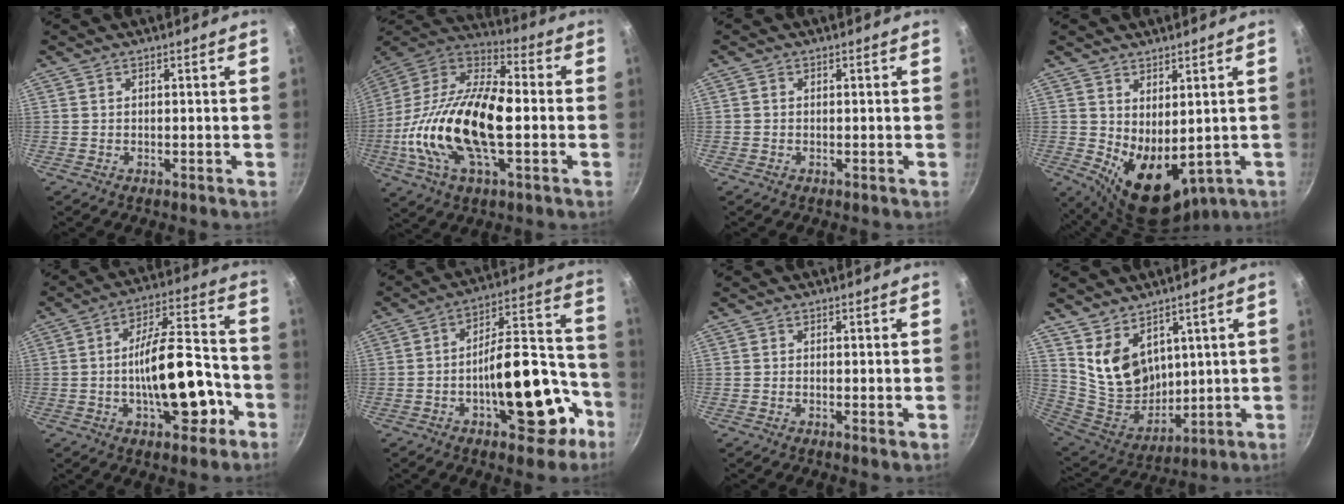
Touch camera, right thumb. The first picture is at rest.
{"total": 25.6, "force": [-3.2, 12.1, 22.3], "torque": [-0.418, 0.035, -0.074]}
{"total": 0.6, "force": [-0.1, 0.5, 0.2], "torque": [-0.003, 0.002, -0.004]}
{"total": 10.2, "force": [0.2, 5.9, 8.3], "torque": [-0.102, -0.026, 0.028]}
{"total": 17.1, "force": [-5.1, 7.6, 14.5], "torque": [-0.193, 0.056, -0.074]}
{"total": 20.0, "force": [-7.5, 9.4, 16.0], "torque": [-0.175, 0.081, -0.105]}
{"total": 0.8, "force": [-0.1, 0.1, 0.8], "torque": [-0.013, -0.004, -0.004]}
{"total": 12.0, "force": [6.4, 8.0, 6.3], "torque": [-0.087, -0.063, 0.143]}